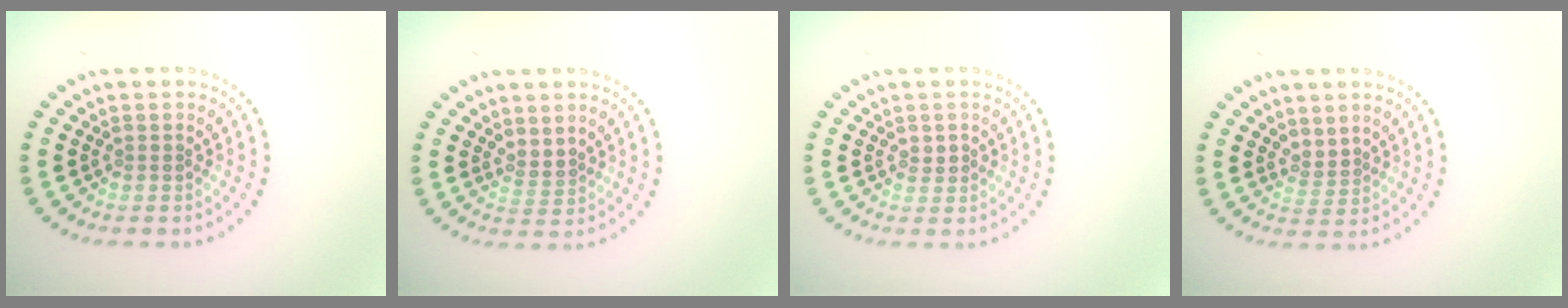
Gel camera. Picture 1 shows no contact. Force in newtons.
{"total": 1.6, "press": 1.0, "slide": 1.2}
{"total": 1.0, "press": 1.0, "slide": 0.3}
{"total": 1.3, "press": 0.9, "slide": 0.9}